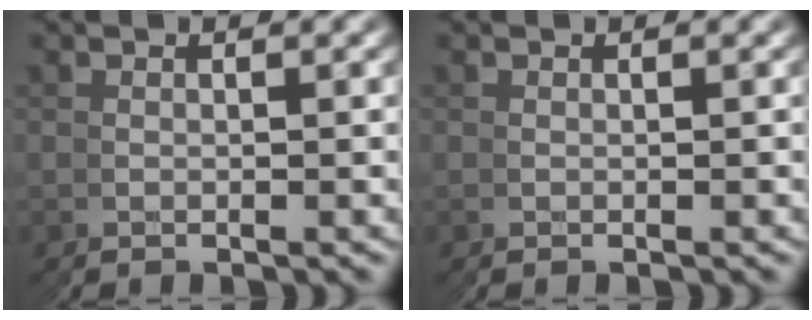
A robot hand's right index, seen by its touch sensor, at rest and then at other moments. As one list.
[{"total": 0.0}]